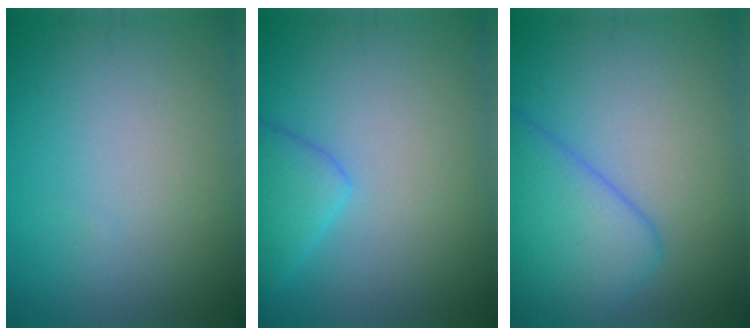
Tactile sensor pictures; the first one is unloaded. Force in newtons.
{"total": 2.8, "press": 2.8, "slide": 0.2}
{"total": 5.5, "press": 5.5, "slide": 0.3}